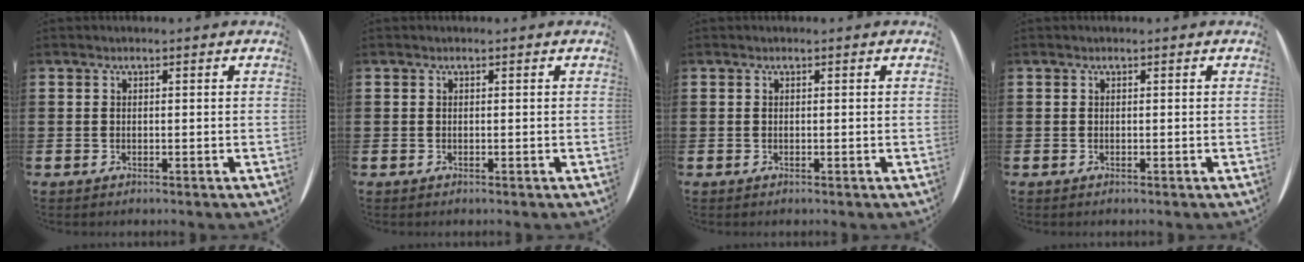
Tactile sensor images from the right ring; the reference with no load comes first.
{"total": 0.0}
{"total": 0.0}
{"total": 0.0}